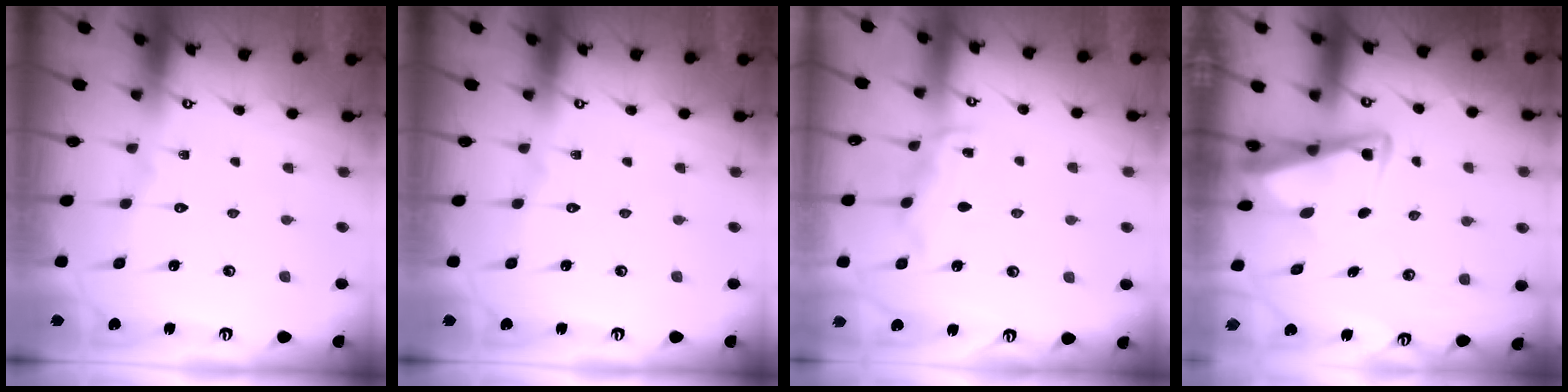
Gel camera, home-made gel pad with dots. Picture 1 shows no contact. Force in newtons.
{"total": 0.0}
{"total": 6.6, "press": 6.5, "slide": 0.8}
{"total": 4.7, "press": 4.6, "slide": 0.8}